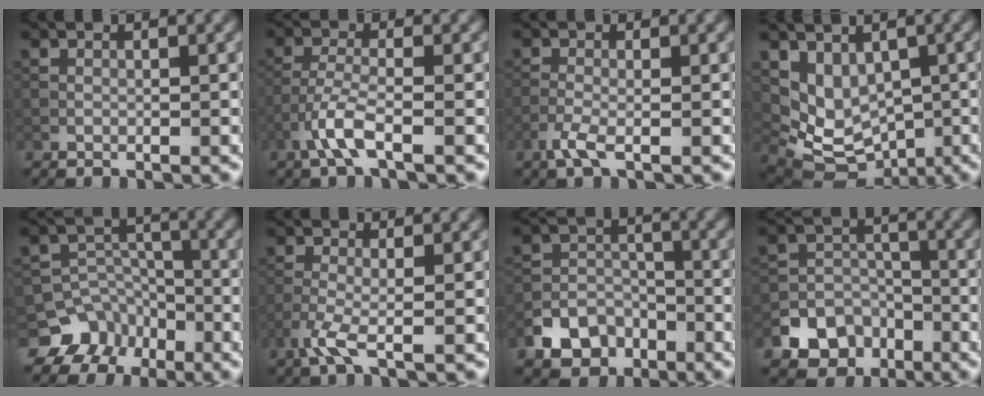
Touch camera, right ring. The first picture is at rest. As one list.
[{"total": 3.1, "force": [-1.8, 0.6, 2.5], "torque": [-0.059, 0.003, -0.046]}, {"total": 1.8, "force": [-0.9, 0.4, 1.5], "torque": [-0.038, 0.000, -0.026]}, {"total": 6.0, "force": [1.4, 4.6, 3.5], "torque": [-0.054, -0.003, 0.047]}, {"total": 6.7, "force": [-4.7, 4.8, 0.7], "torque": [0.006, -0.001, -0.077]}, {"total": 2.6, "force": [-1.2, 0.4, 2.3], "torque": [-0.055, 0.000, -0.034]}, {"total": 5.2, "force": [-3.4, 3.7, 1.7], "torque": [-0.023, -0.004, -0.053]}, {"total": 7.1, "force": [-4.3, 5.4, 1.7], "torque": [-0.009, -0.012, -0.086]}]